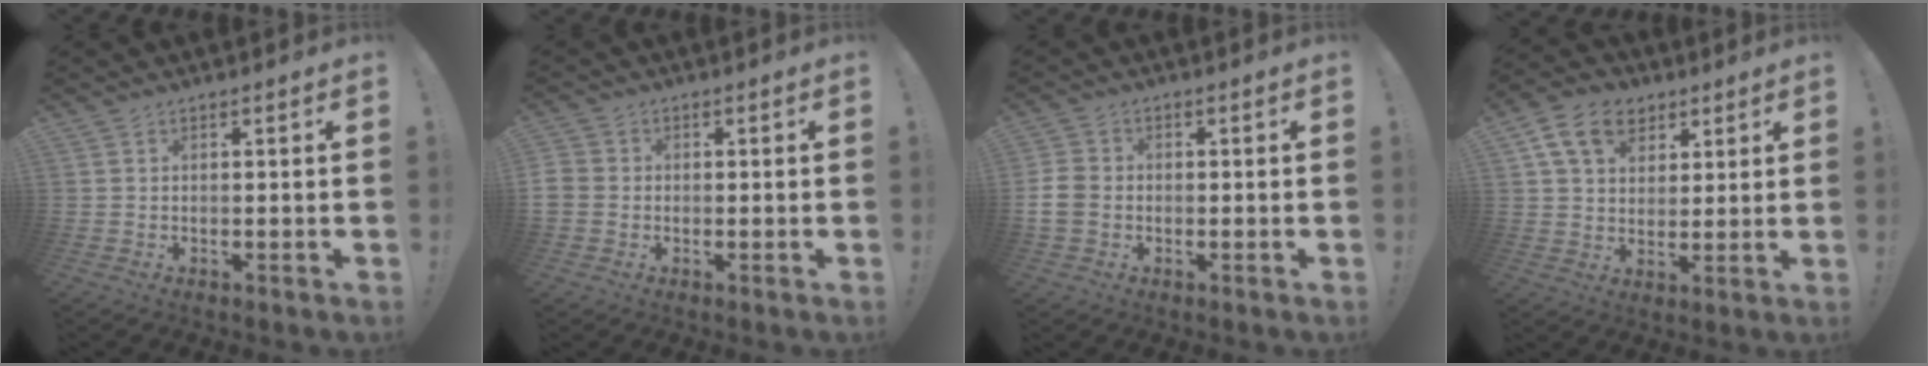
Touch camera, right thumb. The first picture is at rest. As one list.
[{"total": 3.6, "force": [-0.9, 3.3, 1.3], "torque": [-0.037, 0.008, -0.018]}, {"total": 6.5, "force": [-1.2, 5.1, 3.8], "torque": [-0.081, 0.007, -0.020]}, {"total": 12.9, "force": [6.2, 9.3, 6.4], "torque": [-0.097, -0.020, 0.120]}]